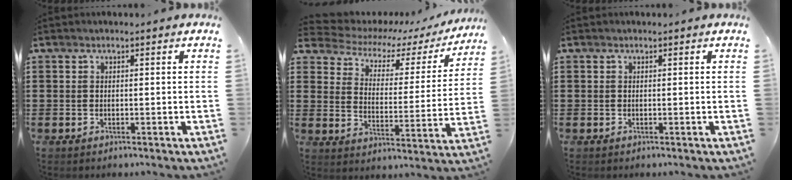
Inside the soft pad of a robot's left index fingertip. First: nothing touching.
{"total": 4.5, "force": [3.6, 2.0, 1.8], "torque": [-0.058, -0.024, 0.053]}
{"total": 0.0}